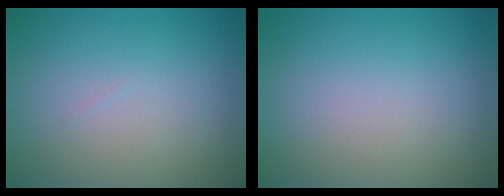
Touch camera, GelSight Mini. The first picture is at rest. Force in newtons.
{"total": 0.0}